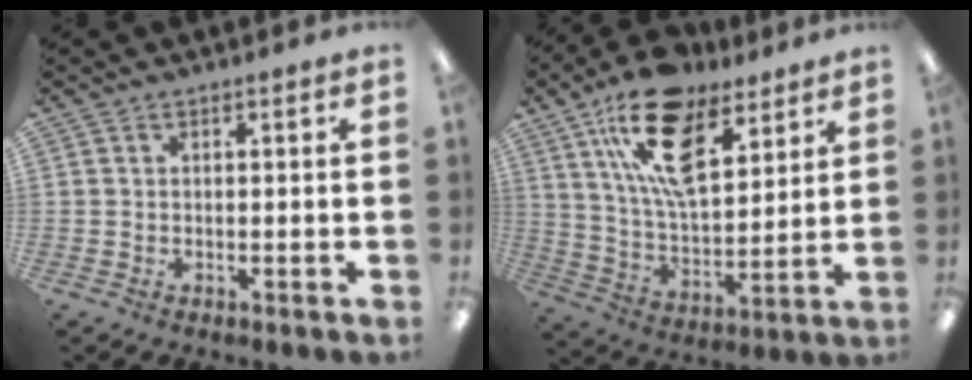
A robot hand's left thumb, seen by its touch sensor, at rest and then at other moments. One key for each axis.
{"total": 19.1, "fx": 11.7, "fy": 8.9, "fz": 12.2, "tx": -0.219, "ty": -0.042, "tz": 0.208}